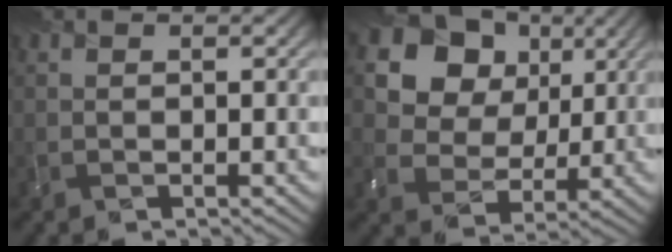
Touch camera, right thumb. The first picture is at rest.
{"total": 14.4, "force": [6.8, 10.9, 6.4], "torque": [-0.176, 0.040, 0.147]}